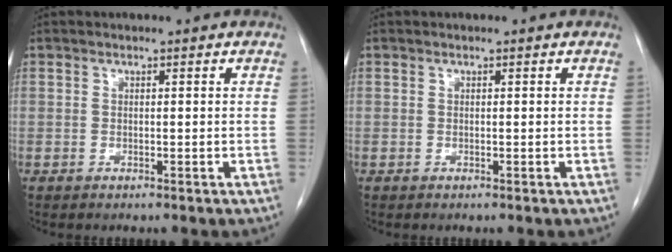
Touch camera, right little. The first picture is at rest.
{"total": 0.0}